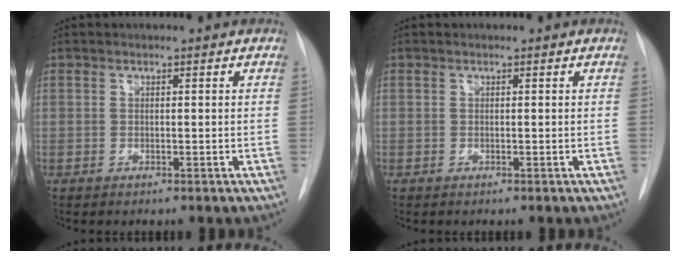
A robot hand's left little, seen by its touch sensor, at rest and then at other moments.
{"total": 0.0}